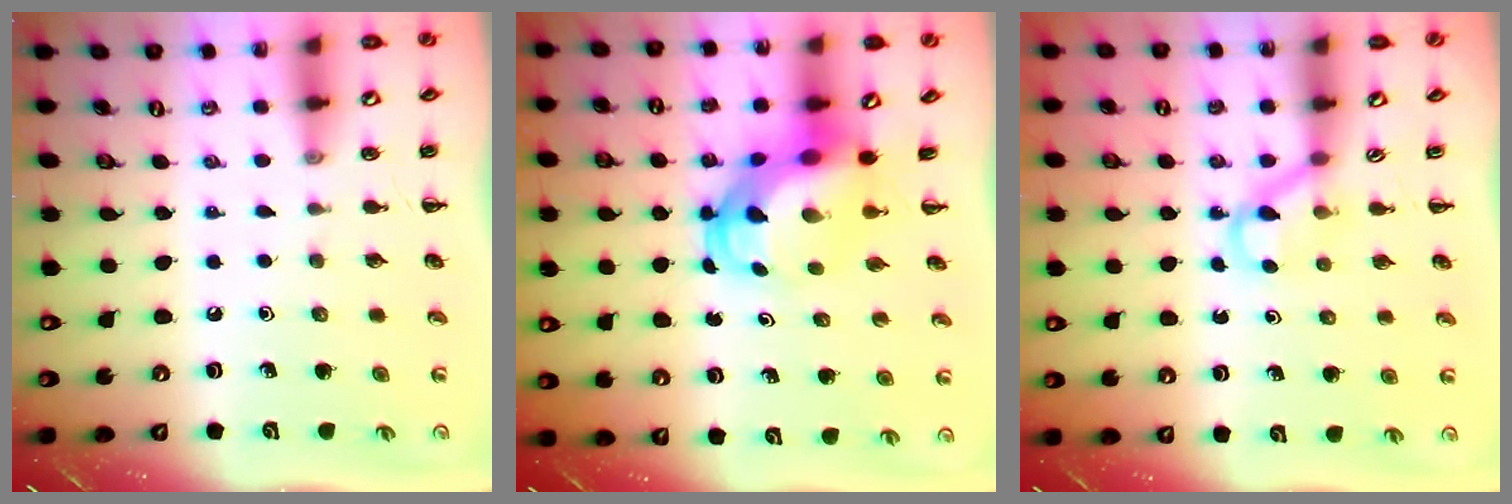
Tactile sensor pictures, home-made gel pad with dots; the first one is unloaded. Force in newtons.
{"total": 6.8, "press": 6.6, "slide": 1.4}
{"total": 3.3, "press": 3.0, "slide": 1.3}